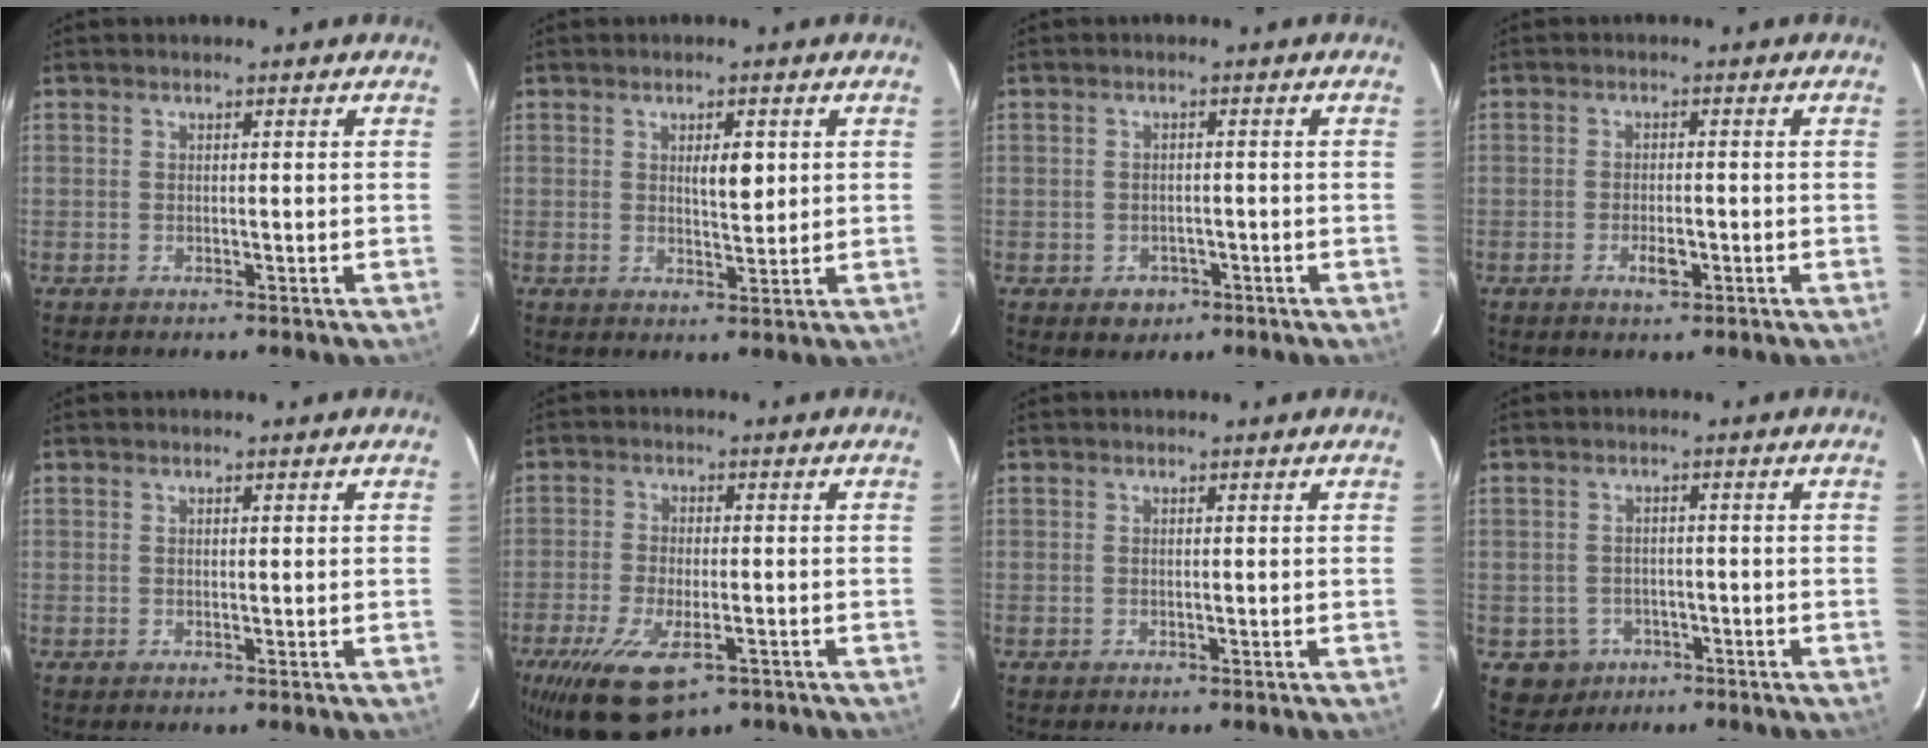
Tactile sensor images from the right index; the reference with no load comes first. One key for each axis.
{"total": 3.6, "fx": 1.1, "fy": 1.2, "fz": 3.2, "tx": -0.050, "ty": -0.002, "tz": 0.018}
{"total": 2.8, "fx": -1.4, "fy": 2.3, "fz": 1.0, "tx": -0.010, "ty": 0.005, "tz": -0.012}
{"total": 2.7, "fx": -1.2, "fy": 0.8, "fz": 2.2, "tx": -0.040, "ty": 0.000, "tz": -0.018}
{"total": 0.0}
{"total": 11.2, "fx": -6.4, "fy": 4.3, "fz": 8.1, "tx": -0.157, "ty": -0.022, "tz": -0.104}
{"total": 0.0}
{"total": 4.5, "fx": -1.9, "fy": 4.1, "fz": 0.4, "tx": -0.007, "ty": 0.009, "tz": -0.022}